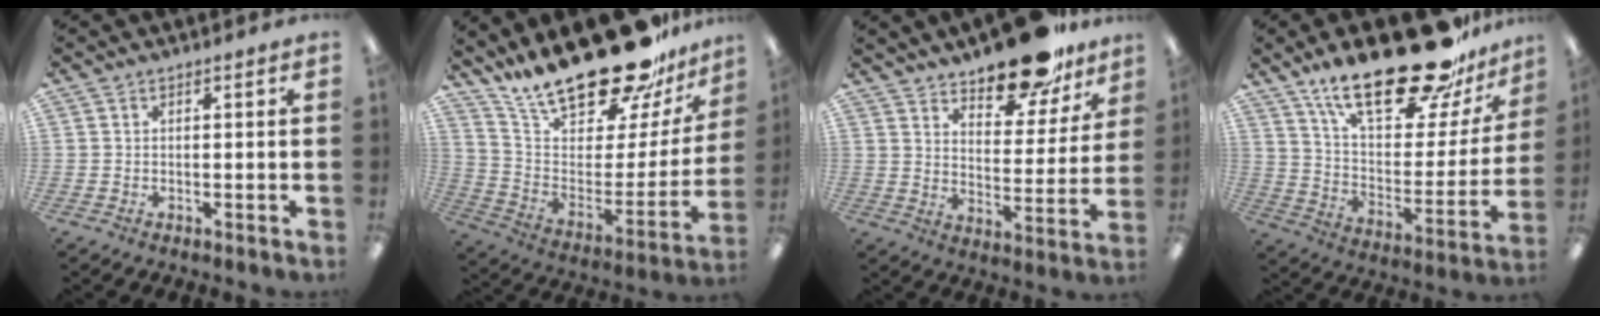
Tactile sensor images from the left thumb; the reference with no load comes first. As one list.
[{"total": 24.4, "force": [19.9, 7.4, 12.1], "torque": [-0.198, -0.146, 0.344]}, {"total": 16.8, "force": [13.8, 6.4, 7.2], "torque": [-0.100, -0.094, 0.241]}, {"total": 27.7, "force": [19.8, 9.7, 16.8], "torque": [-0.260, -0.123, 0.332]}]